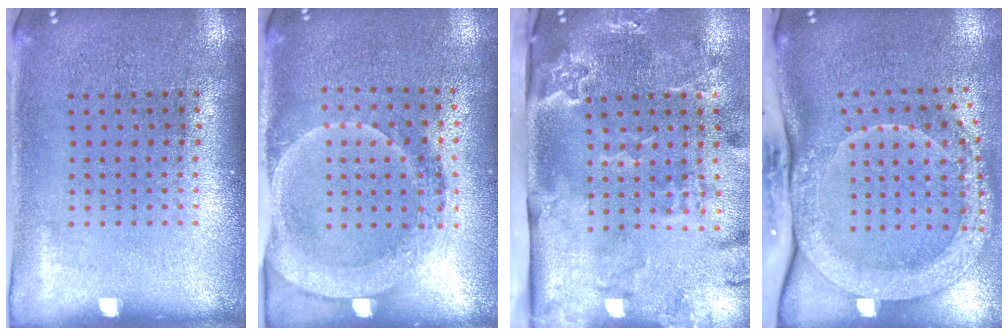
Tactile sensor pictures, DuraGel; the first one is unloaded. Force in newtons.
{"total": 1.7, "press": 1.6, "slide": 0.7}
{"total": 3.3, "press": 2.4, "slide": 2.3}
{"total": 2.7, "press": 2.2, "slide": 1.6}